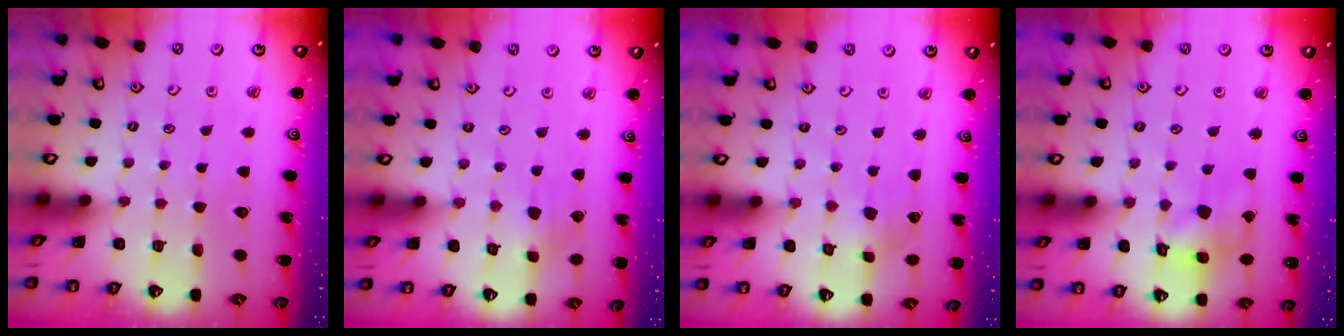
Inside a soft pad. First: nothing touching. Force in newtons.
{"total": 2.8, "press": 2.8, "slide": 0.2}
{"total": 1.8, "press": 1.8, "slide": 0.2}
{"total": 10.0, "press": 9.9, "slide": 1.0}